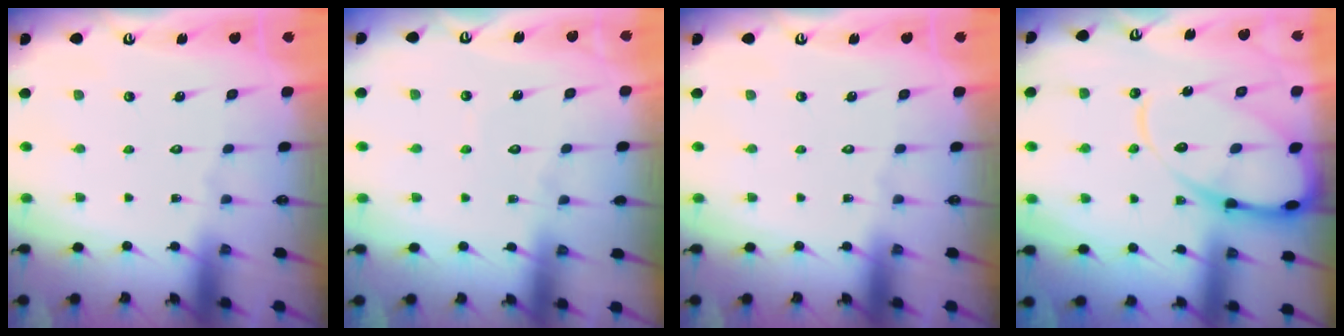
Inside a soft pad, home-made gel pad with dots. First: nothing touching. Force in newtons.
{"total": 3.1, "press": 3.1, "slide": 0.4}
{"total": 0.0}
{"total": 15.5, "press": 15.4, "slide": 1.6}